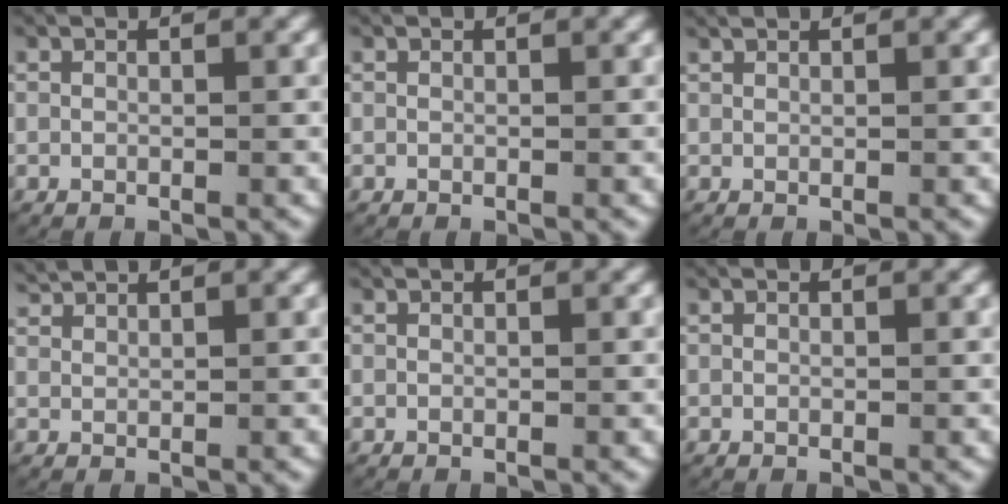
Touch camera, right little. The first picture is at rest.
{"total": 0.0}
{"total": 0.5, "force": [0.5, 0.1, 0.2], "torque": [-0.001, 0.006, 0.006]}
{"total": 1.9, "force": [1.7, 0.5, 0.6], "torque": [-0.011, 0.005, 0.031]}
{"total": 0.0}
{"total": 0.0}